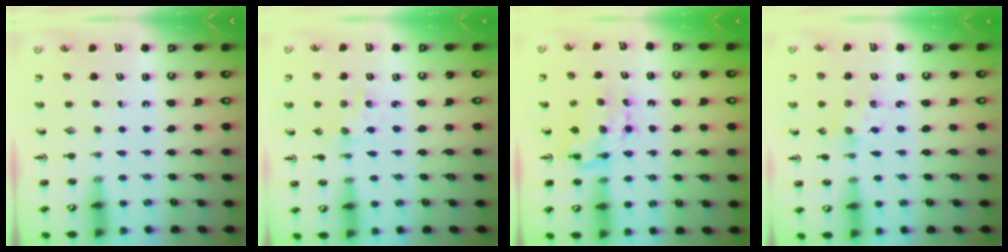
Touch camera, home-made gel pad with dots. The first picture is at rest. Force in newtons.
{"total": 1.4, "press": 1.4, "slide": 0.2}
{"total": 7.2, "press": 7.1, "slide": 0.6}
{"total": 3.5, "press": 3.4, "slide": 0.3}